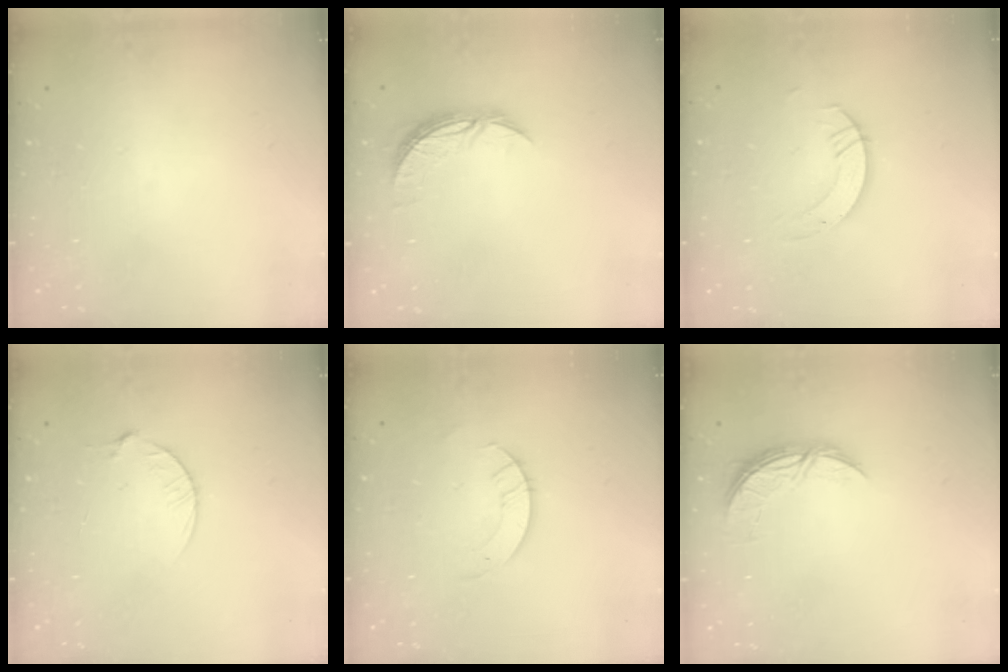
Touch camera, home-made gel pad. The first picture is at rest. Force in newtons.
{"total": 6.7, "press": 6.7, "slide": 0.4}
{"total": 4.4, "press": 4.4, "slide": 0.0}
{"total": 4.5, "press": 4.5, "slide": 0.5}
{"total": 2.6, "press": 2.6, "slide": 0.2}
{"total": 6.9, "press": 6.9, "slide": 0.5}